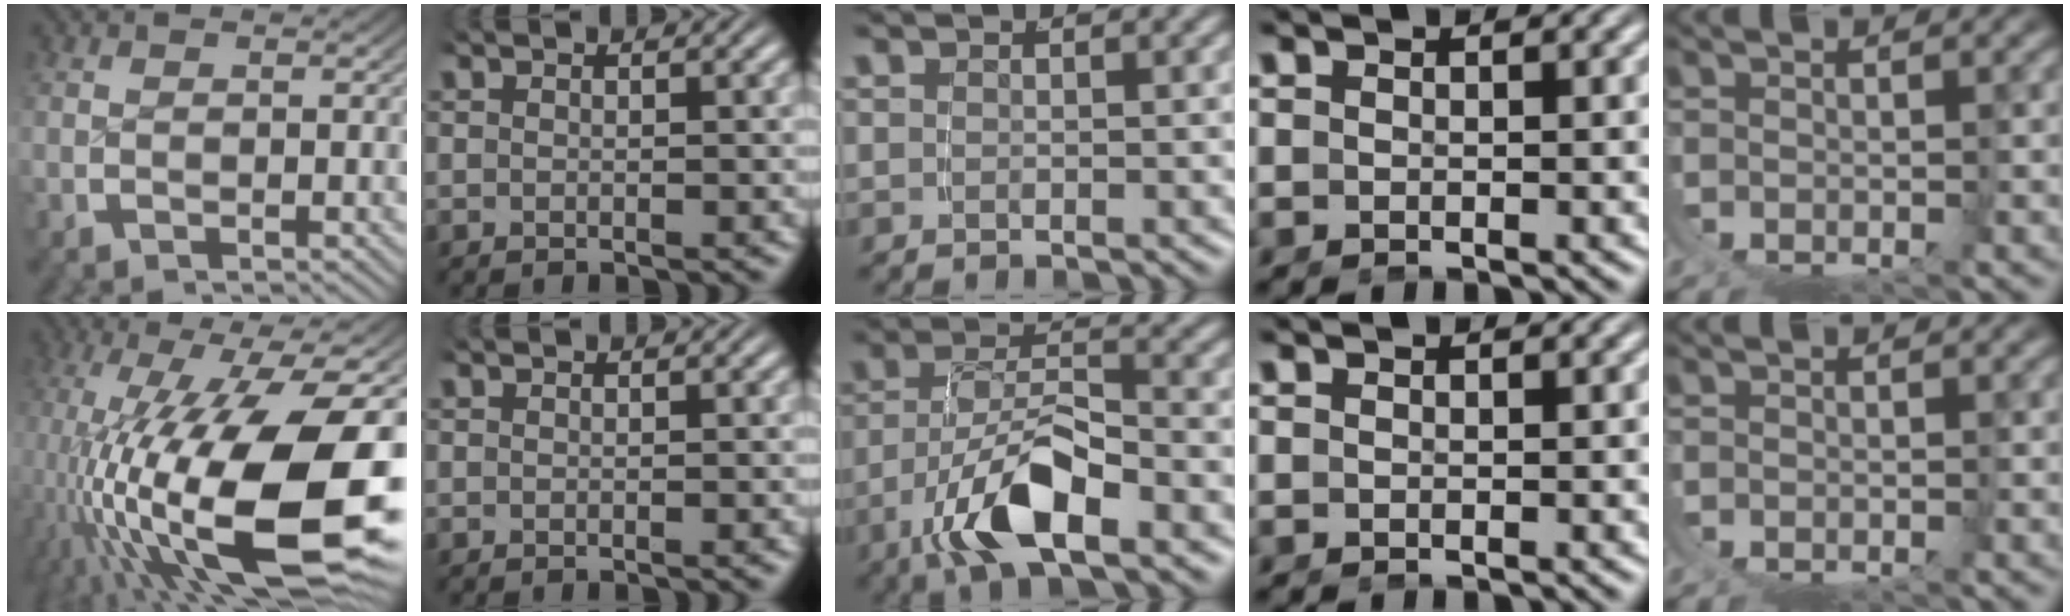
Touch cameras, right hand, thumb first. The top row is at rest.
{"thumb": {"total": 23.5, "force": [-3.3, 12.5, 19.6], "torque": [-0.372, -0.081, 0.007]}, "middle": {"total": 6.2, "force": [-2.7, 2.2, 5.2], "torque": [-0.085, -0.012, -0.038]}}